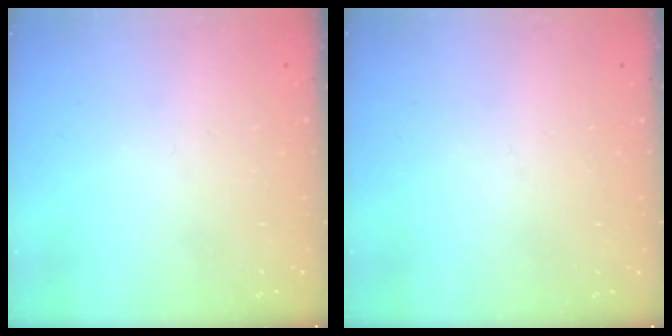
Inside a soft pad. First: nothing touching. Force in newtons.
{"total": 0.0}